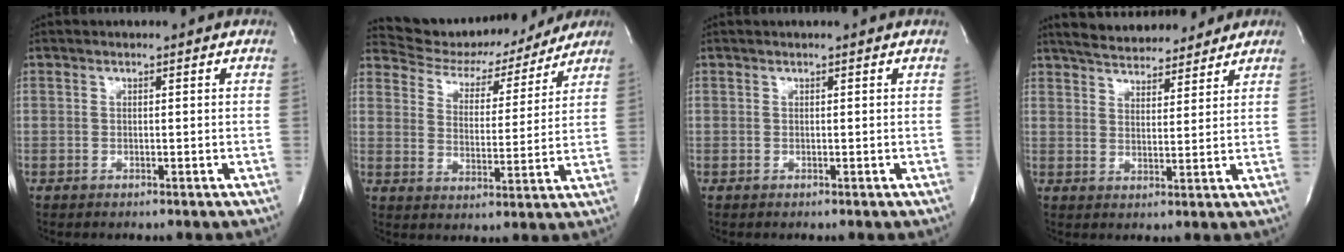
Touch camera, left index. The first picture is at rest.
{"total": 15.9, "force": [14.7, 5.2, 3.3], "torque": [-0.040, 0.002, 0.200]}
{"total": 1.1, "force": [1.0, 0.0, 0.5], "torque": [-0.009, 0.012, 0.014]}
{"total": 14.0, "force": [12.4, 4.2, 5.0], "torque": [-0.075, 0.020, 0.181]}